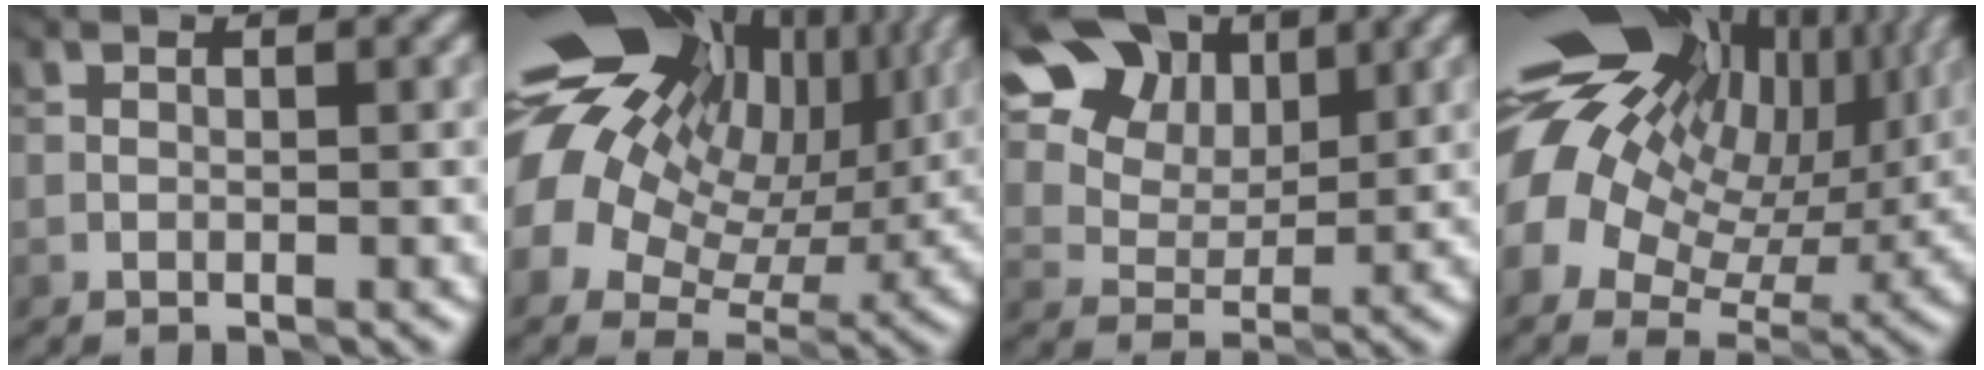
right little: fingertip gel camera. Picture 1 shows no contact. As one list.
[{"total": 21.3, "force": [8.3, 14.8, 12.8], "torque": [-0.272, 0.040, 0.132]}, {"total": 14.9, "force": [8.7, 10.0, 6.9], "torque": [-0.151, 0.029, 0.172]}, {"total": 20.0, "force": [7.3, 12.9, 13.4], "torque": [-0.268, 0.025, 0.124]}]